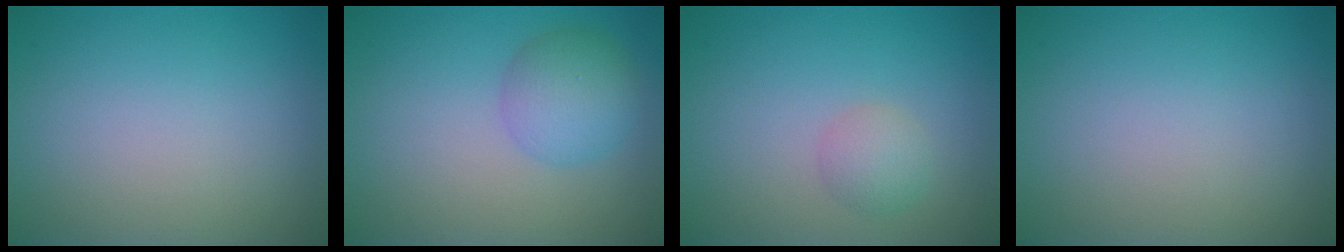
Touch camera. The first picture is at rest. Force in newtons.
{"total": 3.7, "press": 3.7, "slide": 0.1}
{"total": 1.8, "press": 1.8, "slide": 0.0}
{"total": 0.0}